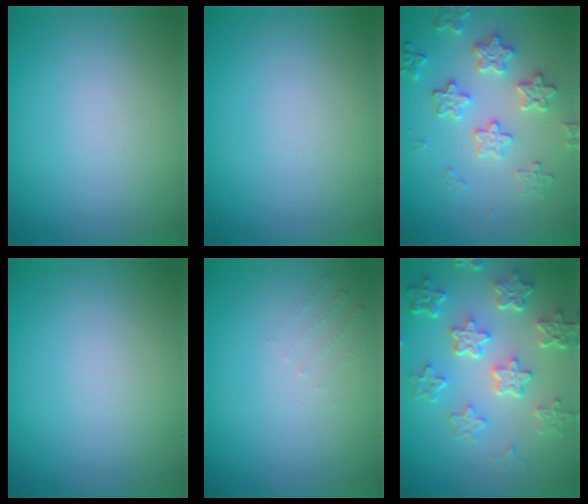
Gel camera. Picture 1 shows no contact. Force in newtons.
{"total": 0.0}
{"total": 3.6, "press": 3.6, "slide": 0.4}
{"total": 0.0}
{"total": 0.8, "press": 0.8, "slide": 0.2}
{"total": 5.9, "press": 4.4, "slide": 3.9}